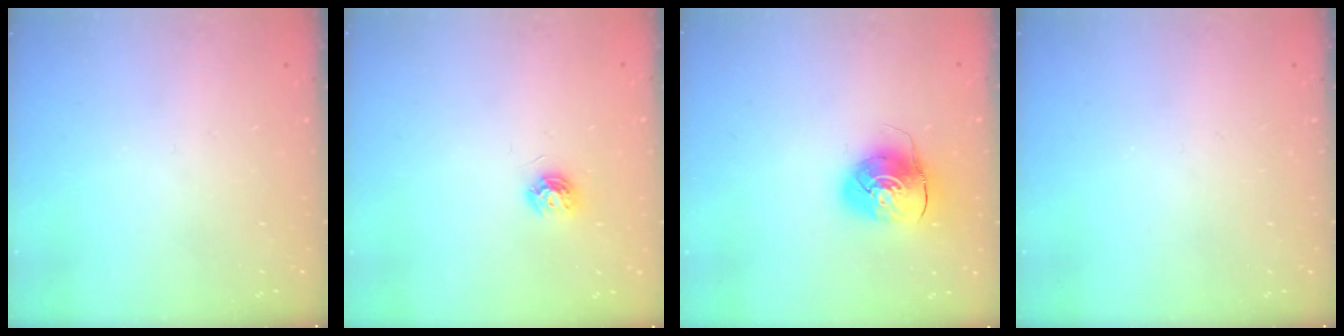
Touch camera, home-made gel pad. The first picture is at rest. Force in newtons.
{"total": 5.9, "press": 5.9, "slide": 0.5}
{"total": 9.1, "press": 9.0, "slide": 0.8}
{"total": 0.0}